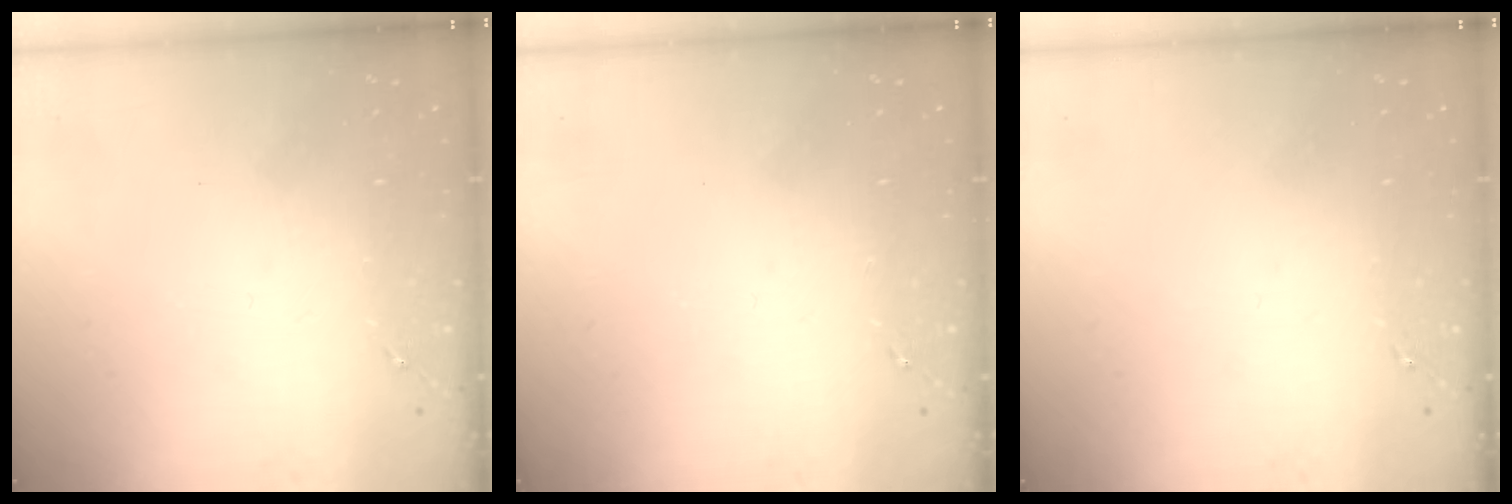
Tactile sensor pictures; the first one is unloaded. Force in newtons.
{"total": 0.0}
{"total": 0.0}